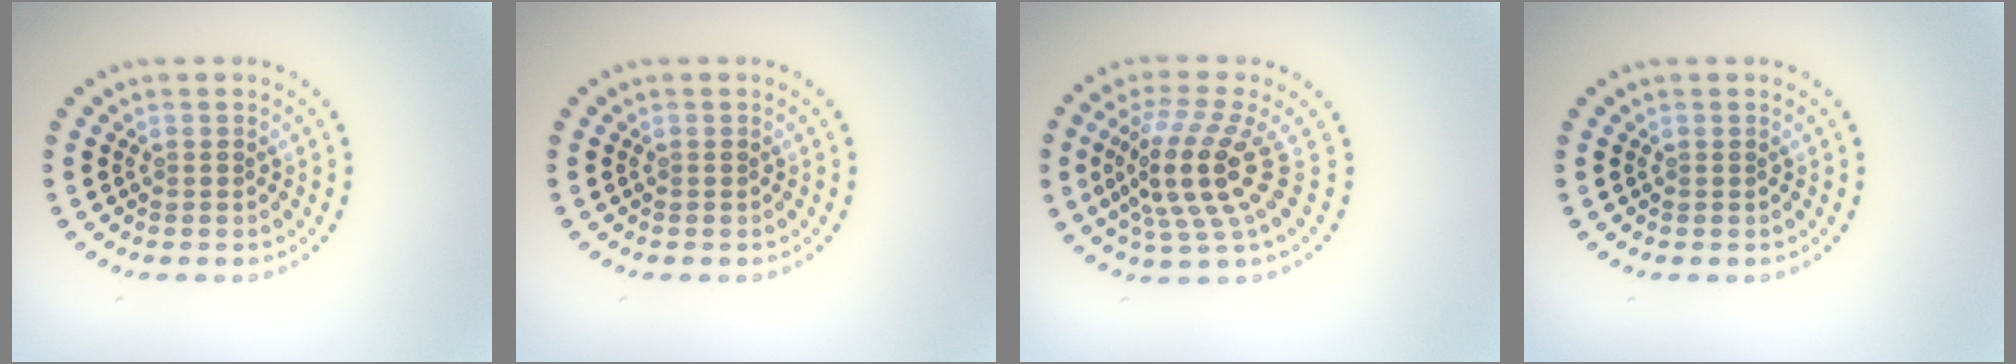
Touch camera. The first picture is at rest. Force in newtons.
{"total": 0.0}
{"total": 5.1, "press": 3.8, "slide": 3.4}
{"total": 0.0}